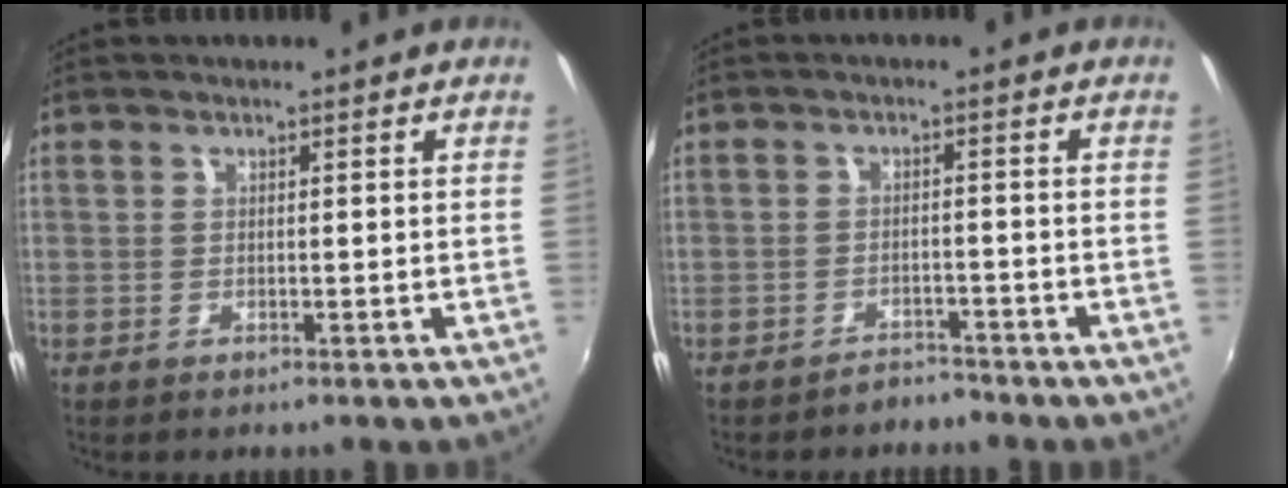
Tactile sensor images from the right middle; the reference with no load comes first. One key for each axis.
{"total": 2.8, "fx": -2.5, "fy": 1.1, "fz": -0.1, "tx": -0.003, "ty": 0.011, "tz": -0.038}